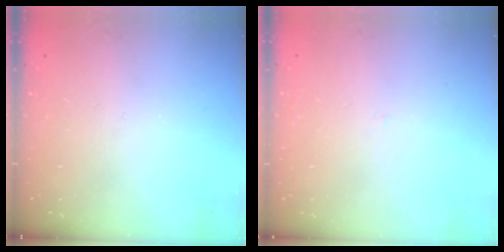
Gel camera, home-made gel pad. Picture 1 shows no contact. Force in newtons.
{"total": 0.9, "press": 0.9, "slide": 0.1}